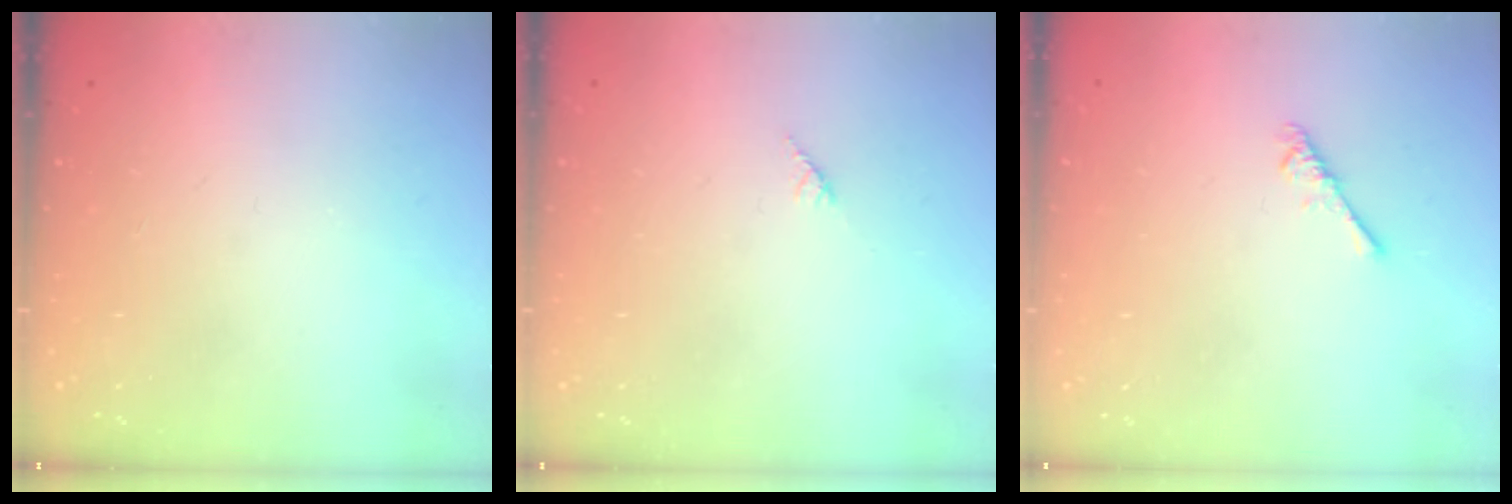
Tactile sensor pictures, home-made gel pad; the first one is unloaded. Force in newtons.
{"total": 2.7, "press": 2.7, "slide": 0.2}
{"total": 2.6, "press": 2.5, "slide": 0.5}